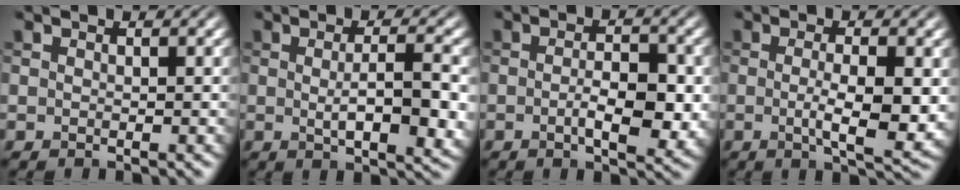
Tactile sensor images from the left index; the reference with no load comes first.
{"total": 6.2, "force": [-0.4, 1.8, 6.0], "torque": [-0.094, -0.009, -0.001]}
{"total": 4.8, "force": [-0.7, 2.0, 4.4], "torque": [-0.074, -0.009, -0.010]}
{"total": 5.6, "force": [-0.5, 1.4, 5.4], "torque": [-0.090, -0.010, -0.005]}